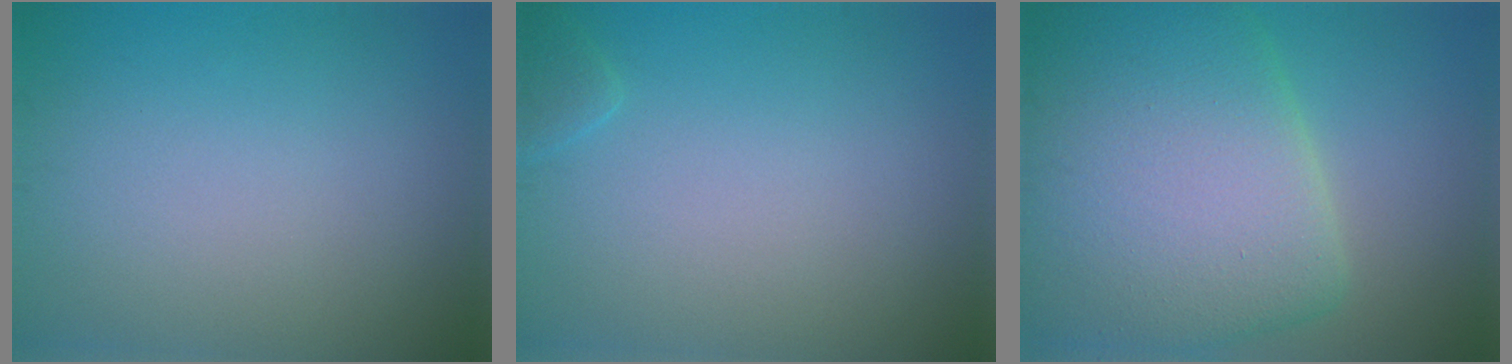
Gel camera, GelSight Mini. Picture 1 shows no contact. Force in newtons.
{"total": 0.9, "press": 0.9, "slide": 0.1}
{"total": 12.6, "press": 12.6, "slide": 1.0}